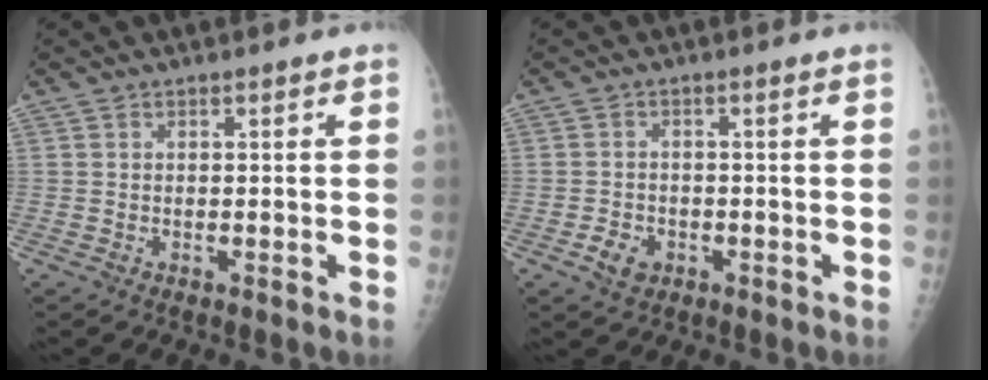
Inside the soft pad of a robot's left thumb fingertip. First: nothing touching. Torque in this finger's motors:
{"motor_torque": [-0.23, 0.20, 0.04, 0.04, 0.00]}